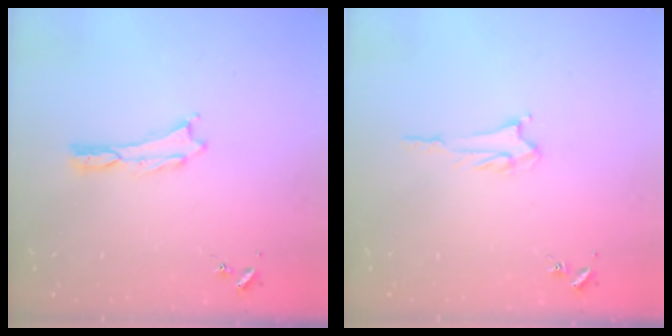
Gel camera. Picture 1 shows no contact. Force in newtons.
{"total": 3.0, "press": 3.0, "slide": 0.3}